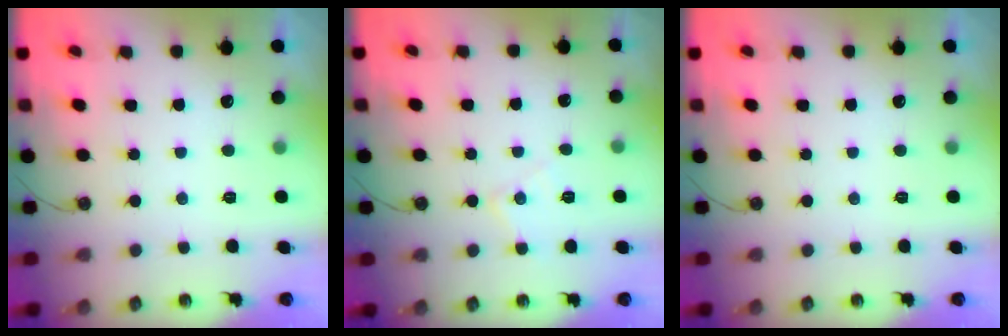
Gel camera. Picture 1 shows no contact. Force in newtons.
{"total": 6.9, "press": 6.8, "slide": 0.6}
{"total": 0.0}